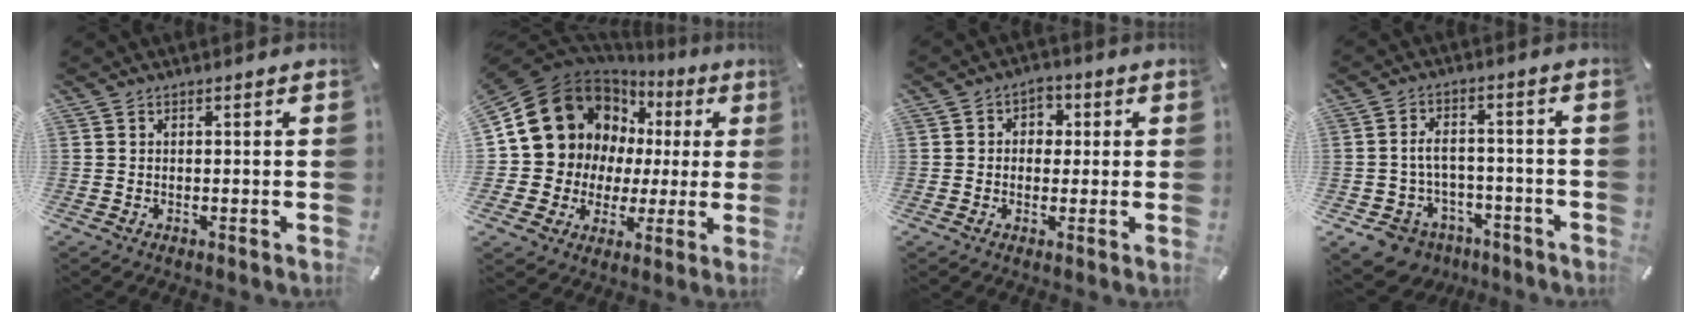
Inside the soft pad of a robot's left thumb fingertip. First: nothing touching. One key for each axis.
{"total": 17.1, "fx": 6.6, "fy": 14.4, "fz": 6.4, "tx": -0.112, "ty": -0.050, "tz": 0.144}
{"total": 4.3, "fx": -0.4, "fy": 3.9, "fz": 1.6, "tx": -0.021, "ty": 0.012, "tz": -0.012}
{"total": 7.9, "fx": -3.0, "fy": 6.6, "fz": 3.2, "tx": -0.078, "ty": 0.021, "tz": -0.051}